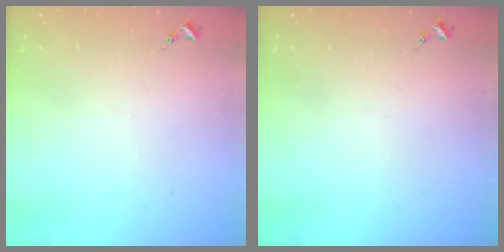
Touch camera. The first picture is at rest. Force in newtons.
{"total": 0.0}